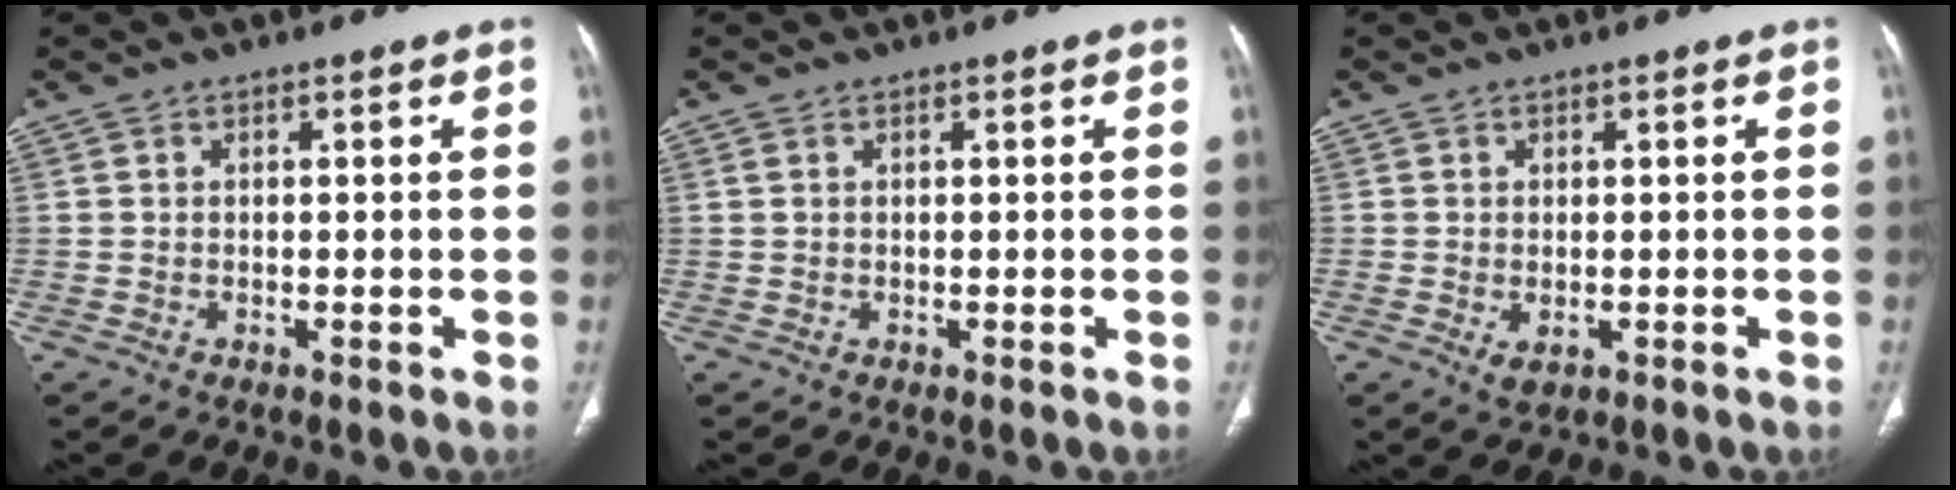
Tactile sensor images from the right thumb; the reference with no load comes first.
{"total": 0.5, "force": [0.2, 0.3, 0.3], "torque": [-0.007, 0.009, 0.006]}
{"total": 2.1, "force": [-0.5, 1.3, 1.6], "torque": [-0.028, -0.004, -0.001]}